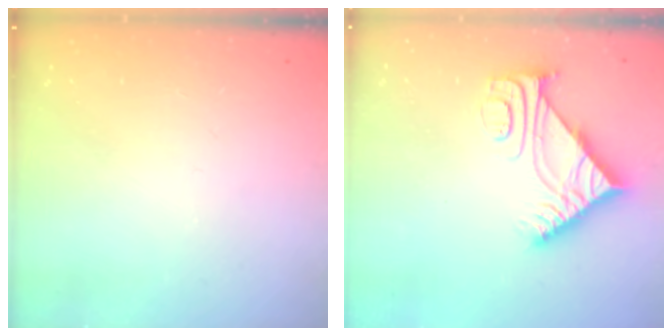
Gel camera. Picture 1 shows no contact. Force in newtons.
{"total": 8.7, "press": 8.7, "slide": 0.8}